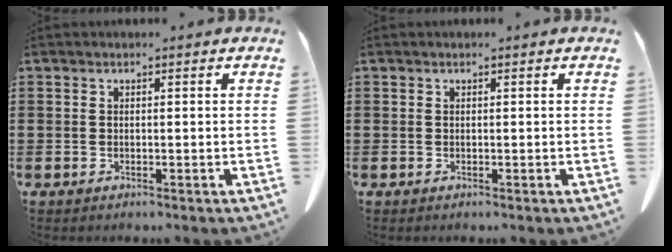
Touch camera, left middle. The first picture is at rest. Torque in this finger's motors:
{"motor_torque": [-0.05, 0.00, 0.00, 0.00]}